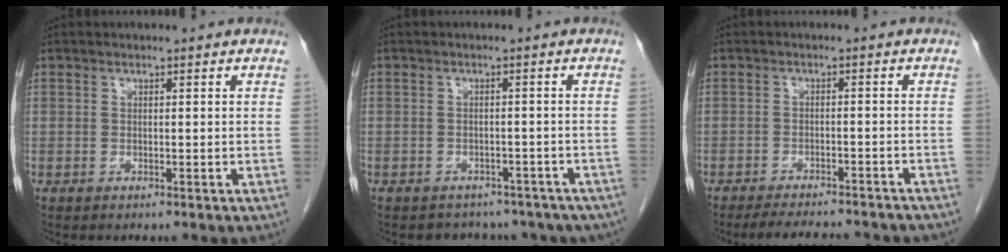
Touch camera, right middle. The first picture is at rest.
{"total": 10.7, "force": [-8.4, 6.2, 2.3], "torque": [-0.026, 0.012, -0.081]}
{"total": 12.5, "force": [-11.3, 2.4, 4.9], "torque": [-0.067, -0.005, -0.138]}